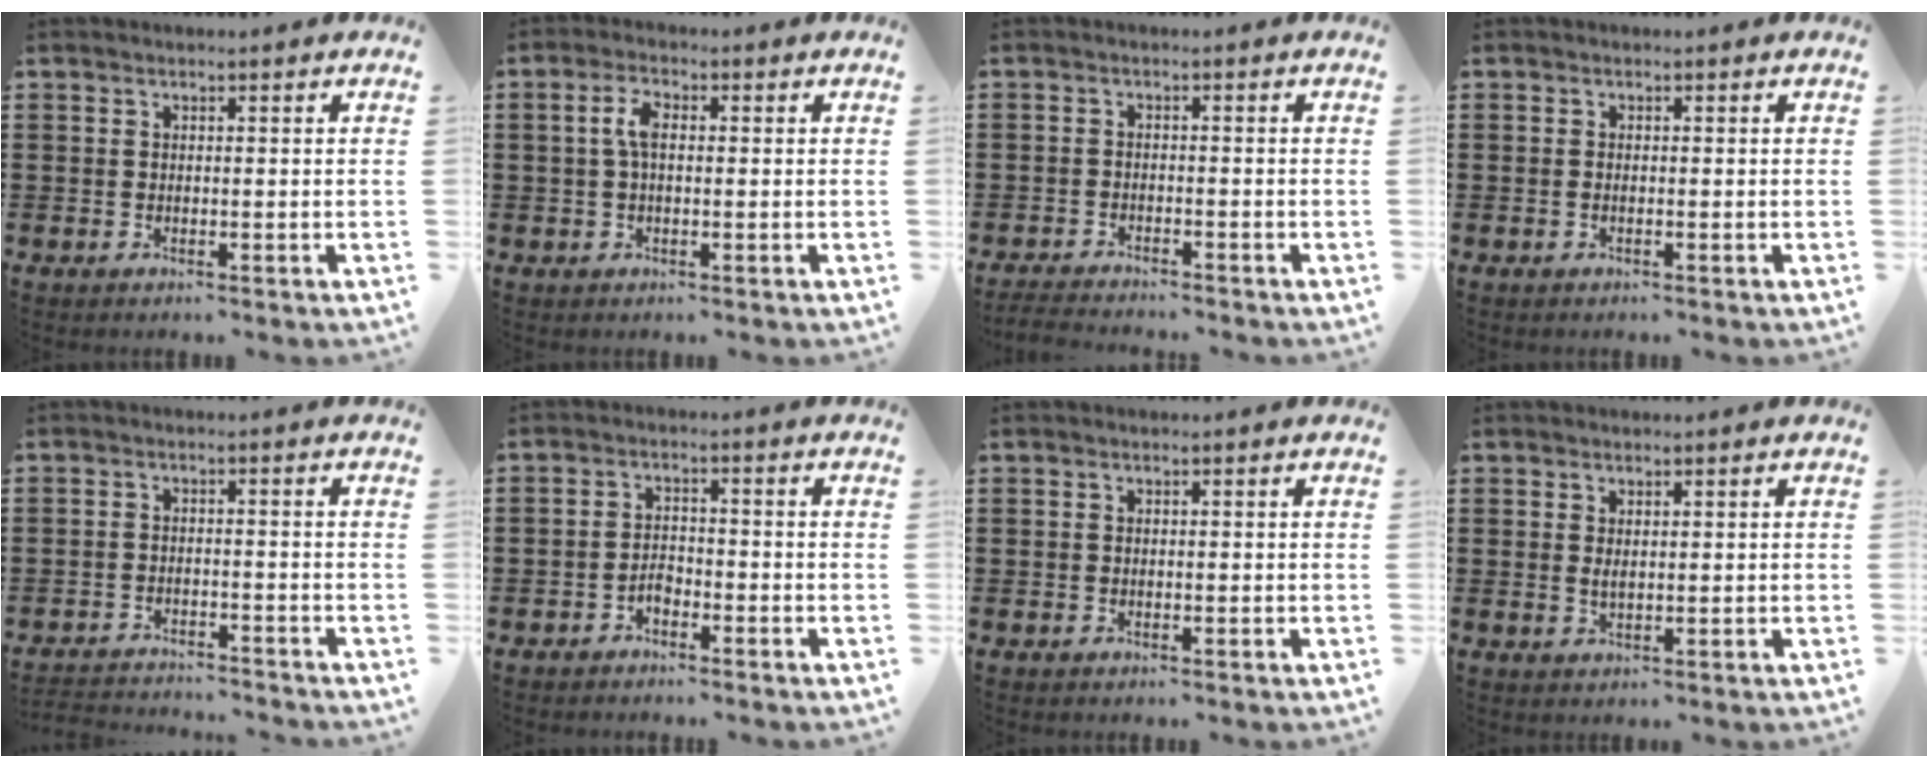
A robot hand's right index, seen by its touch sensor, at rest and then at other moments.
{"total": 4.0, "force": [0.3, 1.9, 3.5], "torque": [-0.078, 0.007, 0.001]}
{"total": 2.7, "force": [-2.7, -0.1, 0.0], "torque": [-0.012, -0.006, -0.059]}
{"total": 0.5, "force": [-0.2, 0.1, 0.5], "torque": [-0.011, -0.004, -0.002]}
{"total": 2.9, "force": [-2.8, 0.0, -0.1], "torque": [-0.004, -0.003, -0.061]}
{"total": 2.3, "force": [-1.6, 1.2, 1.0], "torque": [-0.024, 0.005, -0.034]}
{"total": 0.0}
{"total": 1.4, "force": [0.4, 0.5, 1.3], "torque": [-0.026, 0.000, 0.006]}